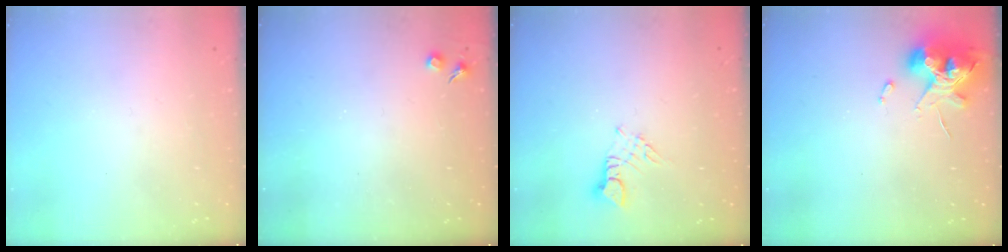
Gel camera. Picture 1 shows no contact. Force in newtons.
{"total": 2.7, "press": 2.6, "slide": 0.4}
{"total": 2.5, "press": 2.5, "slide": 0.4}
{"total": 11.7, "press": 11.5, "slide": 1.7}